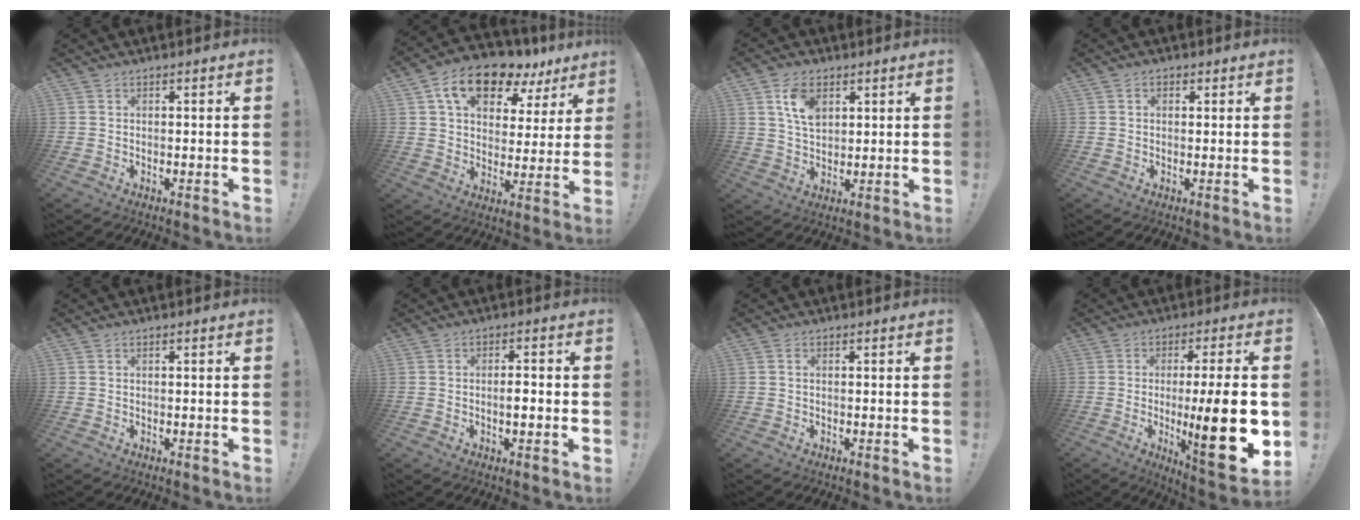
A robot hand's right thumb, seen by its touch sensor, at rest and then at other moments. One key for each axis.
{"total": 15.0, "fx": 9.4, "fy": 8.1, "fz": 8.3, "tx": -0.137, "ty": -0.056, "tz": 0.167}
{"total": 7.7, "fx": 3.7, "fy": 5.0, "fz": 4.5, "tx": -0.067, "ty": -0.011, "tz": 0.067}
{"total": 1.5, "fx": 0.3, "fy": 1.1, "fz": 1.0, "tx": -0.014, "ty": 0.002, "tz": 0.006}
{"total": 0.0}
{"total": 3.5, "fx": -0.9, "fy": 0.8, "fz": 3.3, "tx": -0.048, "ty": 0.001, "tz": -0.019}
{"total": 0.6, "fx": 0.1, "fy": 0.3, "fz": 0.6, "tx": -0.019, "ty": 0.004, "tz": 0.002}
{"total": 19.3, "fx": -2.7, "fy": 3.0, "fz": 18.8, "tx": -0.283, "ty": -0.008, "tz": -0.034}